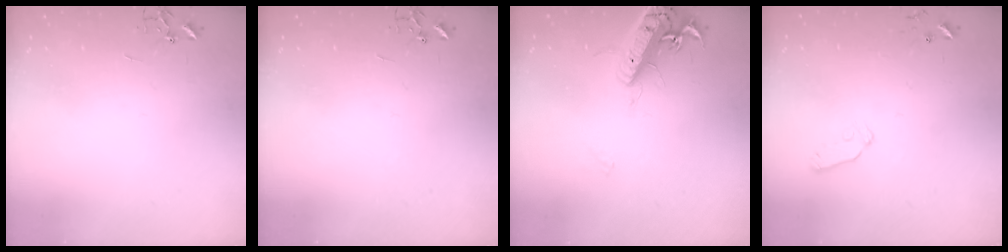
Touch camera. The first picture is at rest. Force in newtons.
{"total": 0.0}
{"total": 17.1, "press": 16.8, "slide": 3.3}
{"total": 6.8, "press": 6.7, "slide": 0.8}